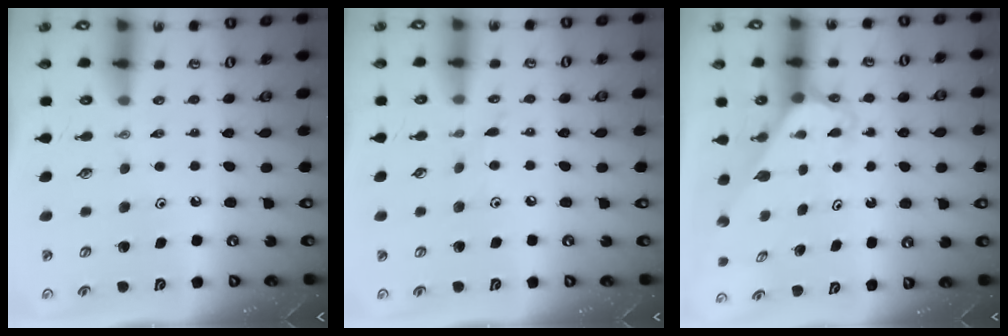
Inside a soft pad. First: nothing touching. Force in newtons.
{"total": 5.2, "press": 5.1, "slide": 0.6}
{"total": 2.7, "press": 2.6, "slide": 0.2}